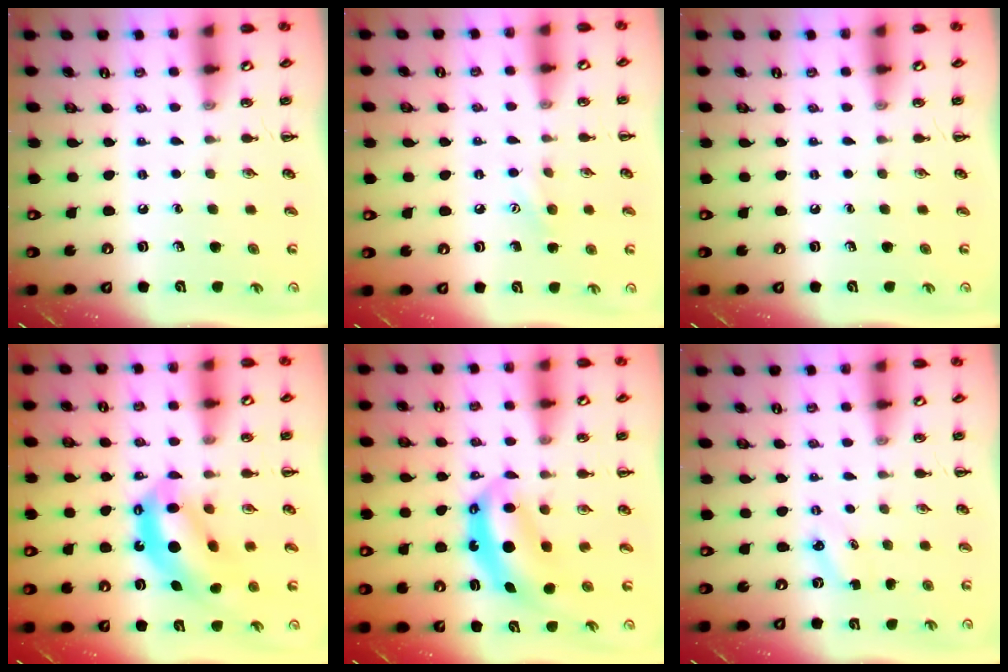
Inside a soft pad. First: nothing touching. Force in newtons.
{"total": 6.8, "press": 6.6, "slide": 1.7}
{"total": 0.0}
{"total": 11.8, "press": 11.4, "slide": 3.0}
{"total": 7.0, "press": 6.9, "slide": 1.4}
{"total": 2.9, "press": 2.7, "slide": 0.8}